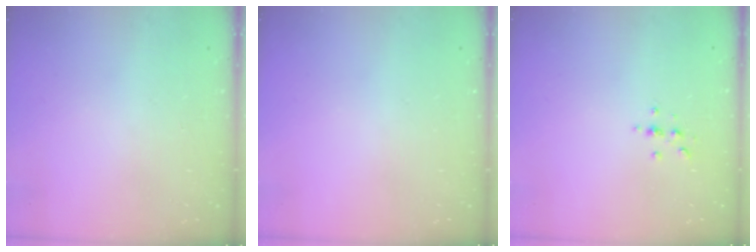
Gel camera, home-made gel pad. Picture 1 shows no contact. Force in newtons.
{"total": 0.0}
{"total": 2.3, "press": 2.3, "slide": 0.2}